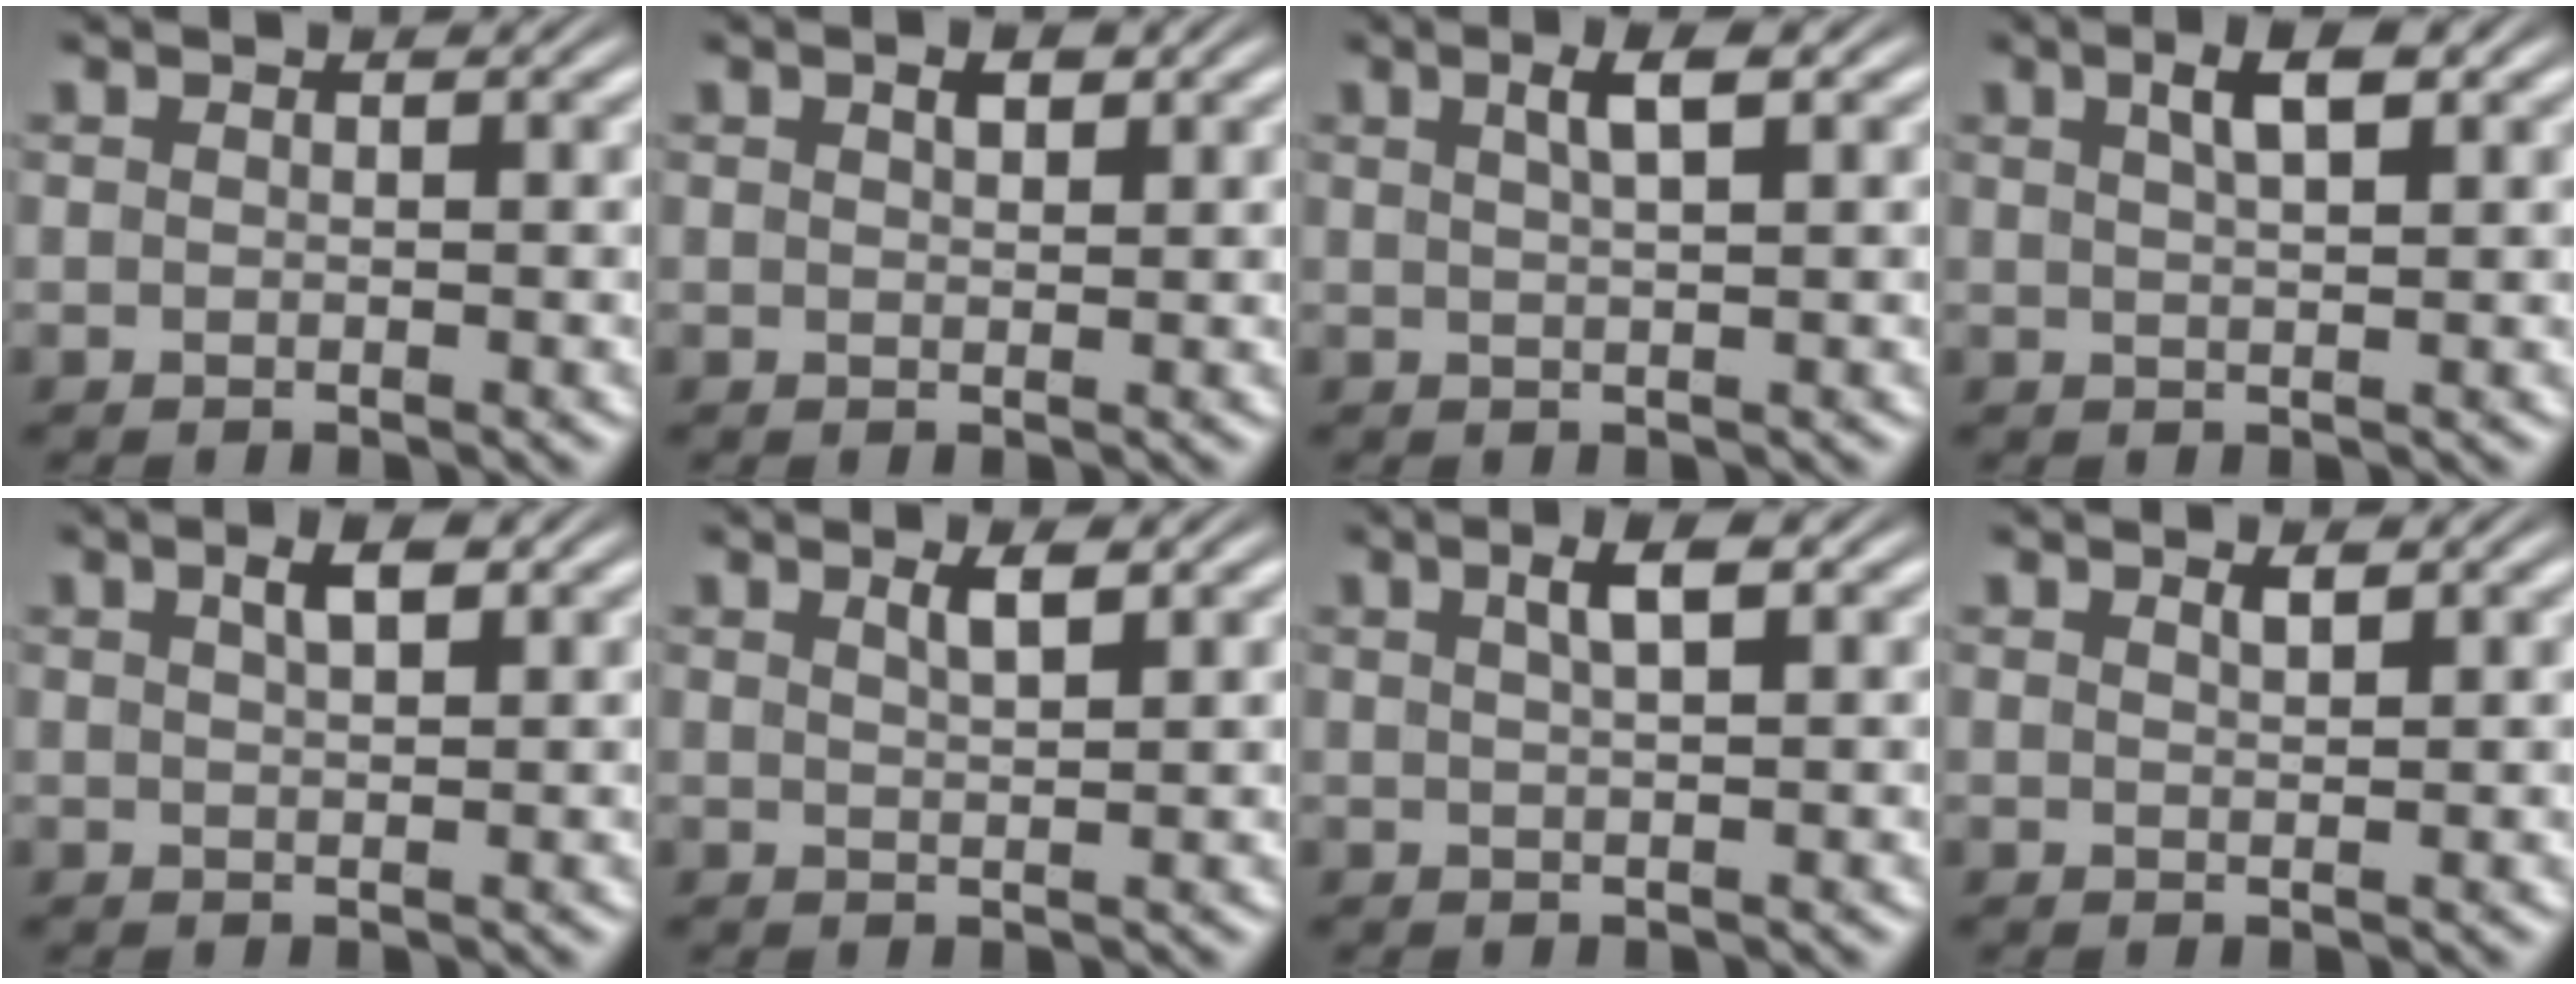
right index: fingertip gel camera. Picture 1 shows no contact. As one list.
[{"total": 1.1, "force": [0.5, 0.3, 0.9], "torque": [-0.010, -0.002, 0.012]}, {"total": 2.2, "force": [1.0, 0.0, 1.9], "torque": [-0.031, 0.005, 0.020]}, {"total": 2.7, "force": [1.3, 0.5, 2.4], "torque": [-0.036, 0.006, 0.024]}, {"total": 2.2, "force": [1.0, 0.5, 1.9], "torque": [-0.025, 0.004, 0.018]}, {"total": 1.5, "force": [0.8, -0.2, 1.3], "torque": [-0.019, -0.003, 0.020]}, {"total": 2.3, "force": [0.9, 0.3, 2.1], "torque": [-0.032, 0.007, 0.017]}, {"total": 0.8, "force": [0.5, -0.3, 0.5], "torque": [-0.005, -0.005, 0.013]}]